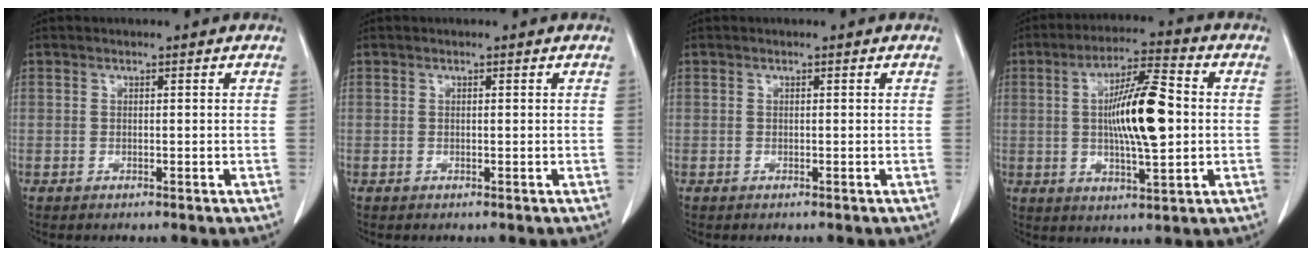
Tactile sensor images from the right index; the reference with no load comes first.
{"total": 0.0}
{"total": 0.0}
{"total": 12.3, "force": [0.5, 2.1, 12.1], "torque": [-0.214, 0.007, 0.005]}